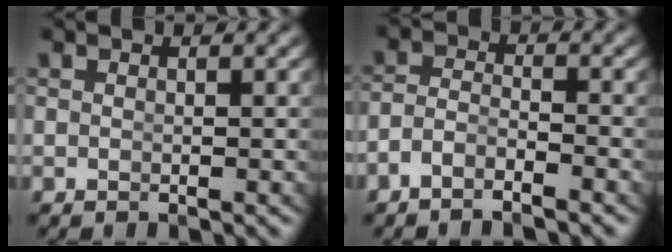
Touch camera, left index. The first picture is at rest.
{"total": 3.4, "force": [-2.6, 1.6, 1.4], "torque": [-0.036, -0.016, -0.044]}